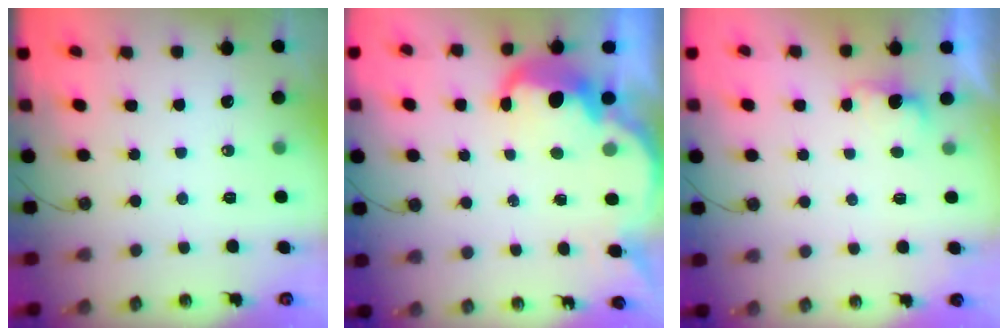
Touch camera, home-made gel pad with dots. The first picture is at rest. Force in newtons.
{"total": 7.6, "press": 7.6, "slide": 0.4}
{"total": 2.0, "press": 1.7, "slide": 0.9}